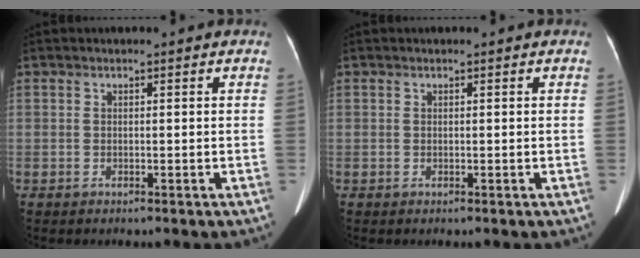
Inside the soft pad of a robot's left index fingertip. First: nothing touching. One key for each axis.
{"total": 0.0}